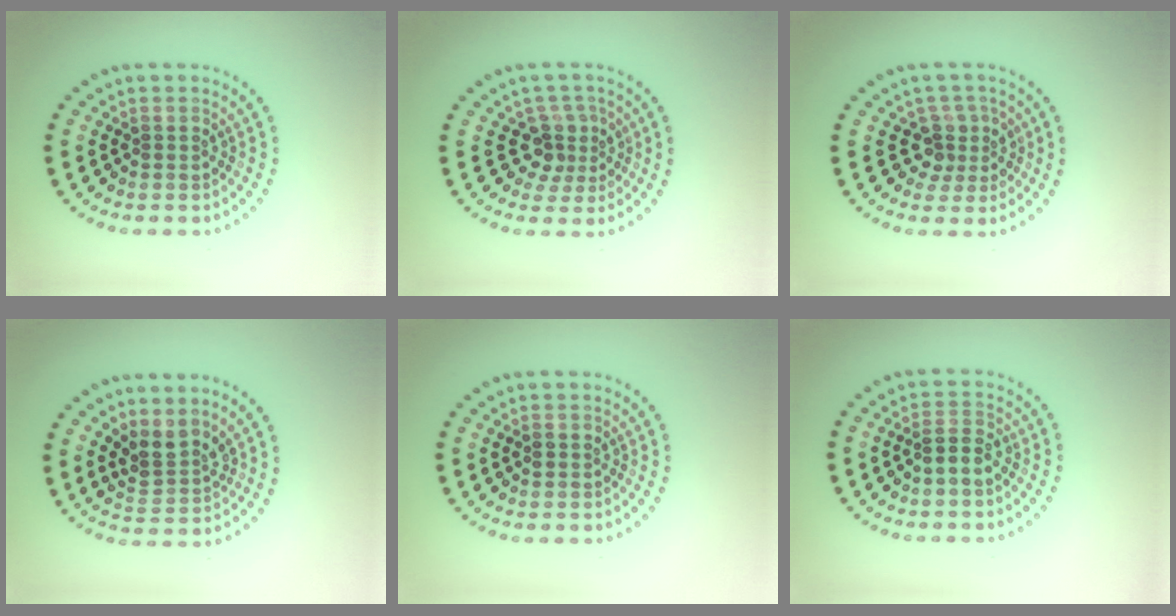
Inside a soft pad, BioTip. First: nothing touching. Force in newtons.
{"total": 2.9, "press": 2.1, "slide": 2.0}
{"total": 2.6, "press": 2.0, "slide": 1.7}
{"total": 2.8, "press": 2.0, "slide": 1.9}
{"total": 0.9, "press": 0.9, "slide": 0.1}
{"total": 2.0, "press": 1.9, "slide": 0.6}